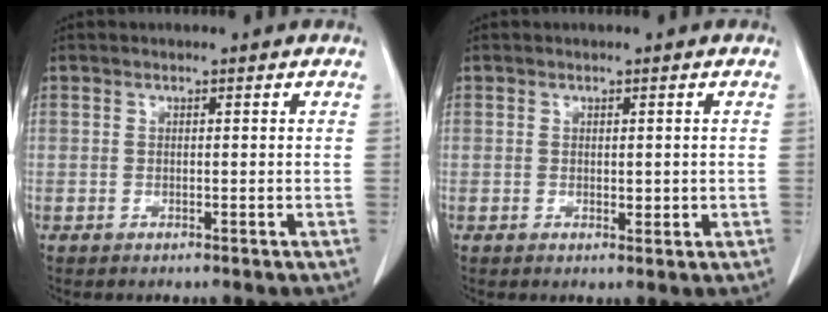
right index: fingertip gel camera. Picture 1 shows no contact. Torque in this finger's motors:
{"motor_torque": [-0.38, 0.53, -0.02, 0.01]}